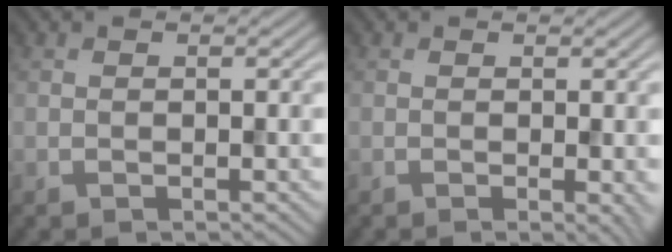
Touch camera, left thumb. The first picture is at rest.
{"total": 1.4, "force": [-0.2, 0.2, 1.3], "torque": [-0.017, -0.006, -0.005]}